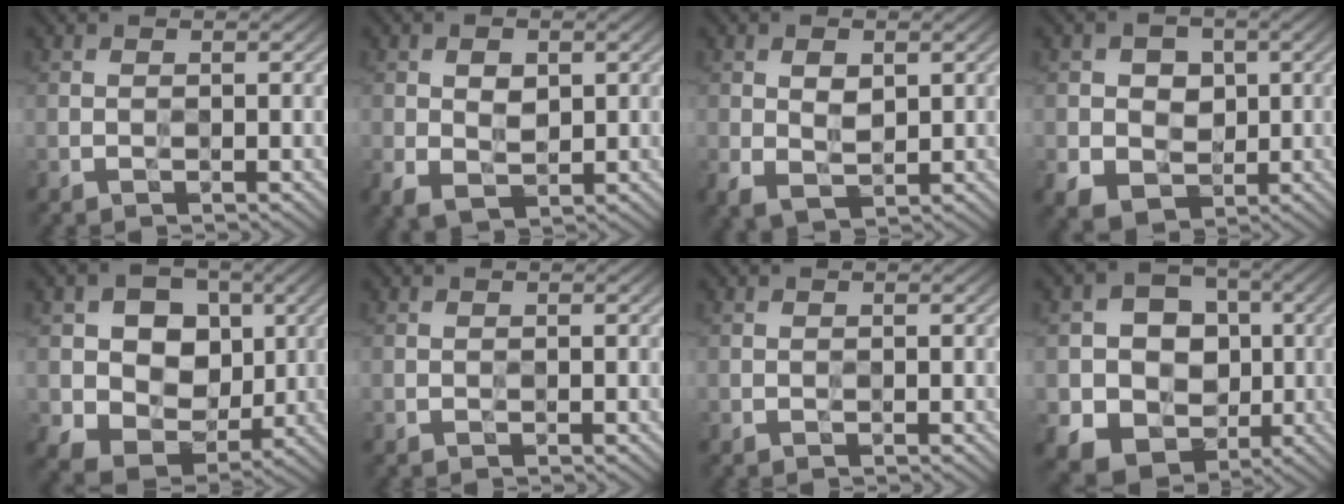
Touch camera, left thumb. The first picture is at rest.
{"total": 4.1, "force": [0.5, 2.7, 3.0], "torque": [-0.055, -0.004, 0.012]}
{"total": 3.8, "force": [0.8, 2.3, 2.9], "torque": [-0.058, -0.004, 0.019]}
{"total": 6.2, "force": [0.0, 5.3, 3.2], "torque": [-0.061, -0.002, -0.006]}
{"total": 9.2, "force": [0.9, 7.4, 5.3], "torque": [-0.108, -0.009, 0.007]}
{"total": 0.0}
{"total": 0.0}
{"total": 11.4, "force": [-1.1, 10.1, 5.2], "torque": [-0.109, -0.017, -0.041]}